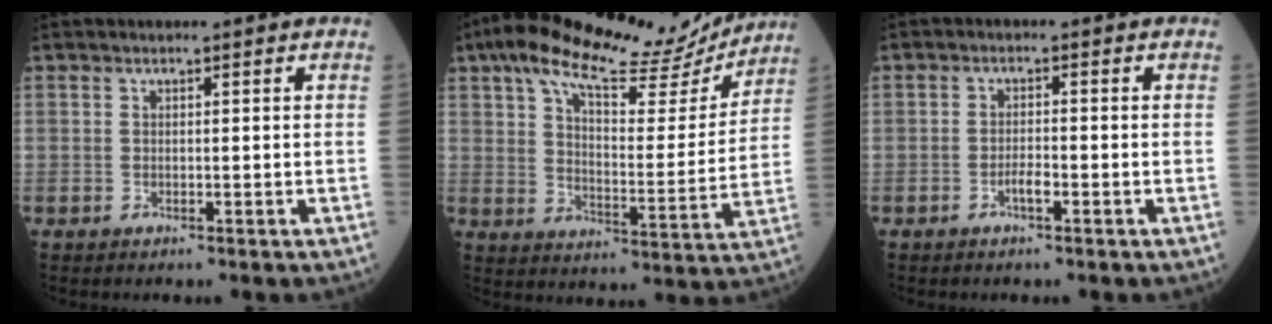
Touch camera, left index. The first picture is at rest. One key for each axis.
{"total": 21.3, "fx": 17.5, "fy": 5.5, "fz": 10.9, "tx": -0.174, "ty": 0.024, "tz": 0.250}
{"total": 1.9, "fx": -1.1, "fy": 0.5, "fz": 1.5, "tx": -0.025, "ty": 0.004, "tz": -0.022}